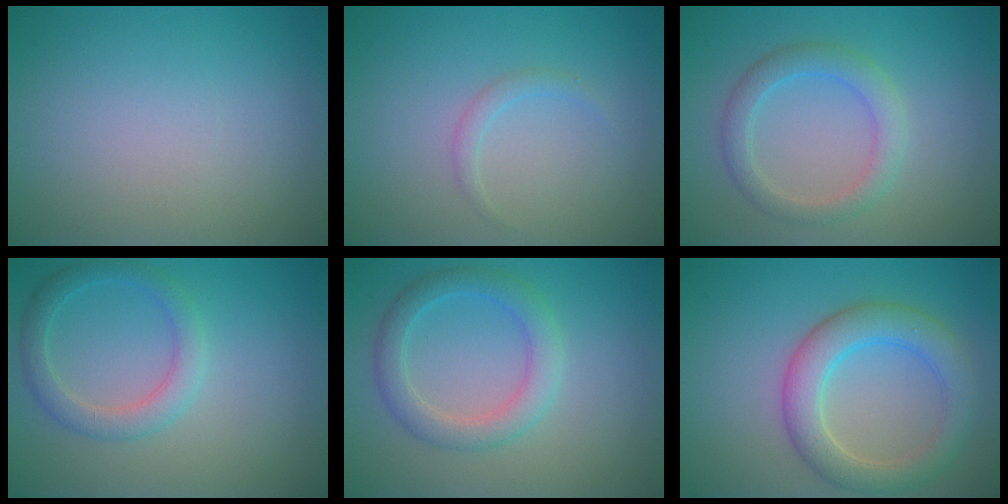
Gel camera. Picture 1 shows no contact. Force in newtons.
{"total": 1.0, "press": 1.0, "slide": 0.1}
{"total": 2.9, "press": 2.9, "slide": 0.4}
{"total": 2.8, "press": 2.8, "slide": 0.1}
{"total": 2.2, "press": 2.2, "slide": 0.3}
{"total": 5.1, "press": 5.1, "slide": 0.2}